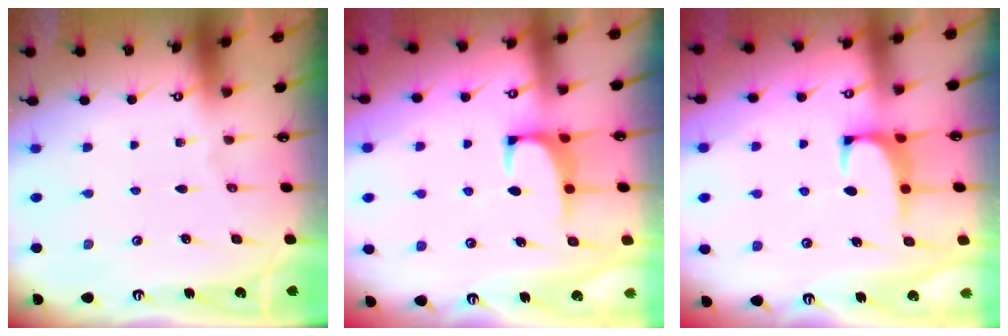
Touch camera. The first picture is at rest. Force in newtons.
{"total": 0.8, "press": 0.6, "slide": 0.6}
{"total": 0.8, "press": 0.6, "slide": 0.6}